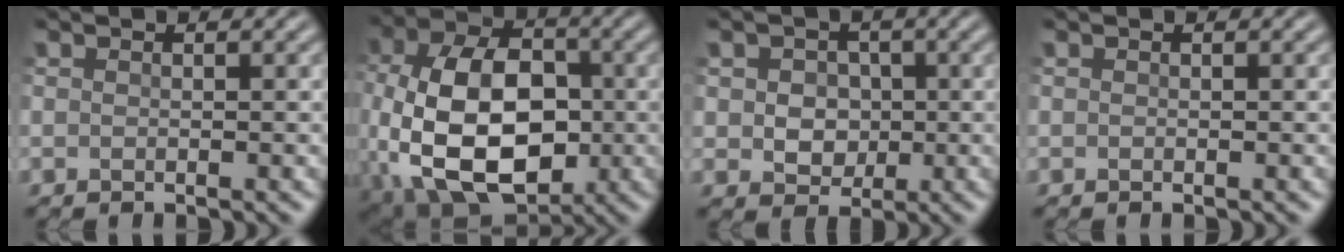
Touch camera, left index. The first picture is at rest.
{"total": 14.4, "force": [-2.2, 9.3, 10.8], "torque": [-0.215, -0.020, -0.037]}
{"total": 3.5, "force": [0.2, 2.9, 1.9], "torque": [-0.029, 0.000, -0.006]}
{"total": 0.0}